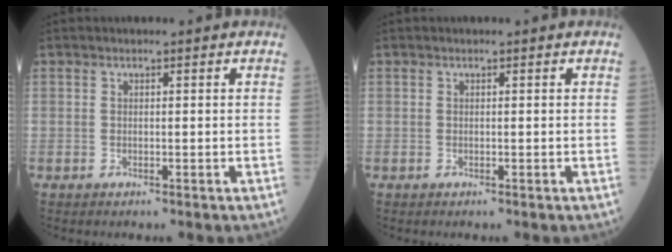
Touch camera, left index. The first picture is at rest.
{"total": 0.0}